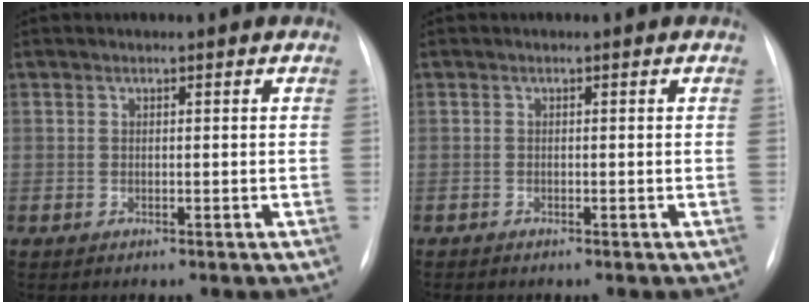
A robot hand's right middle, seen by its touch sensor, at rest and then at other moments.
{"total": 0.0}